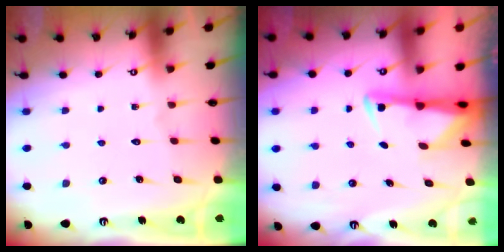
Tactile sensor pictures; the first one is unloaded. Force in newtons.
{"total": 3.0, "press": 3.0, "slide": 0.6}